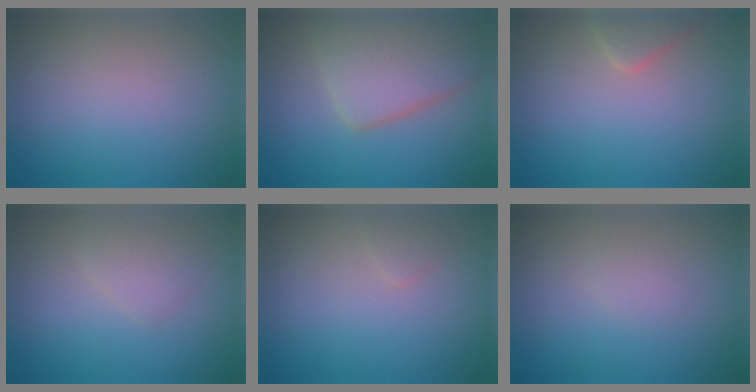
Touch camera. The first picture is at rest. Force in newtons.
{"total": 6.2, "press": 6.2, "slide": 0.2}
{"total": 1.9, "press": 1.9, "slide": 0.1}
{"total": 1.6, "press": 1.6, "slide": 0.0}
{"total": 0.7, "press": 0.7, "slide": 0.0}
{"total": 0.8, "press": 0.8, "slide": 0.1}